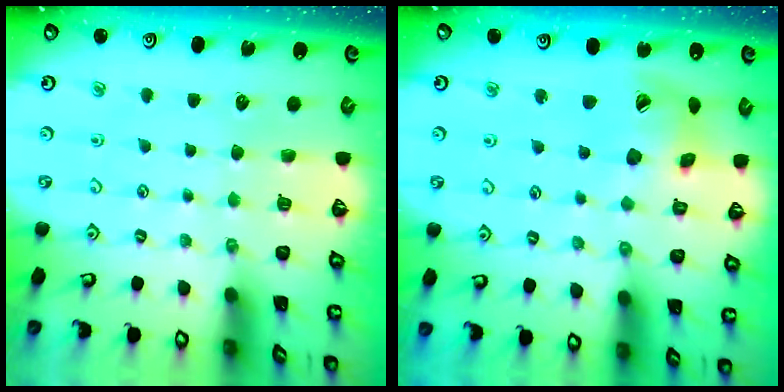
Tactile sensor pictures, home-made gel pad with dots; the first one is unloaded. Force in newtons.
{"total": 11.9, "press": 11.8, "slide": 1.5}